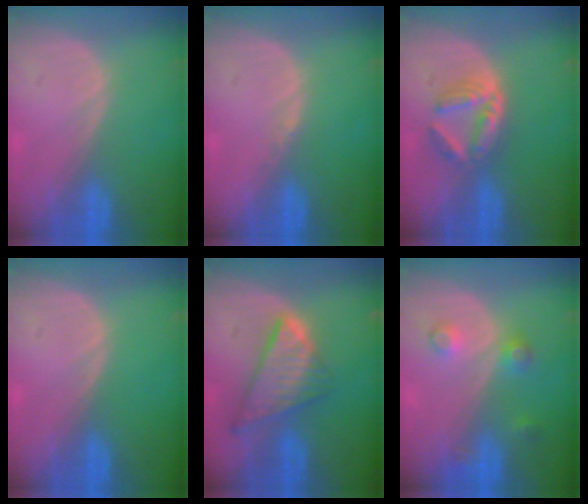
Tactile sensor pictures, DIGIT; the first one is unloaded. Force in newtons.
{"total": 0.6, "press": 0.5, "slide": 0.4}
{"total": 6.1, "press": 5.3, "slide": 3.1}
{"total": 0.0}
{"total": 8.7, "press": 7.4, "slide": 4.5}
{"total": 3.5, "press": 3.2, "slide": 1.6}